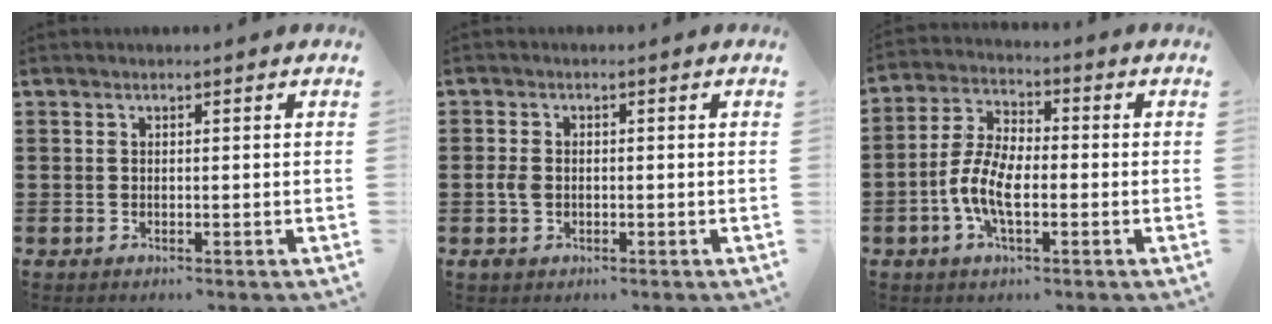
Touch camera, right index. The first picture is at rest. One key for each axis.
{"total": 2.6, "fx": -0.5, "fy": 1.7, "fz": 1.8, "tx": -0.051, "ty": -0.005, "tz": -0.013}
{"total": 7.5, "fx": -2.3, "fy": 3.4, "fz": 6.2, "tx": -0.152, "ty": -0.006, "tz": -0.051}